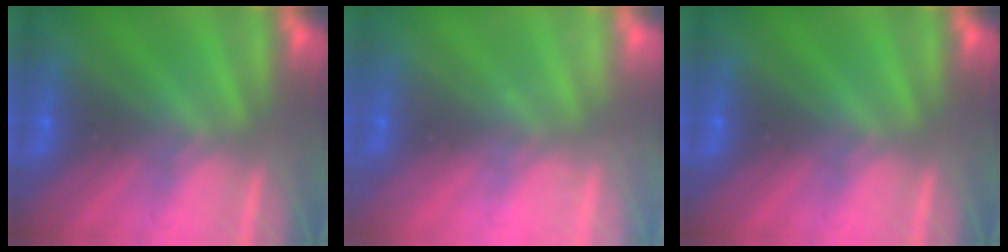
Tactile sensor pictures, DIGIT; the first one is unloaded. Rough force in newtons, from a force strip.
{"total": 2.2}
{"total": 0.0}